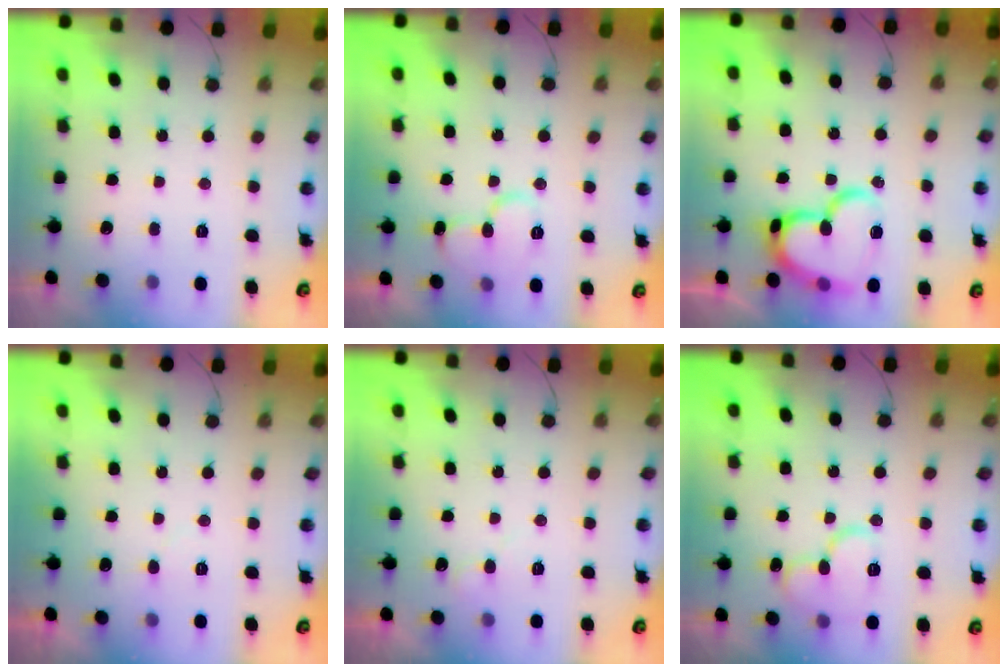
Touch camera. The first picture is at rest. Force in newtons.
{"total": 9.9, "press": 9.8, "slide": 1.1}
{"total": 18.7, "press": 18.6, "slide": 1.9}
{"total": 4.0, "press": 4.0, "slide": 0.5}
{"total": 5.8, "press": 5.8, "slide": 0.4}
{"total": 11.6, "press": 11.5, "slide": 1.5}